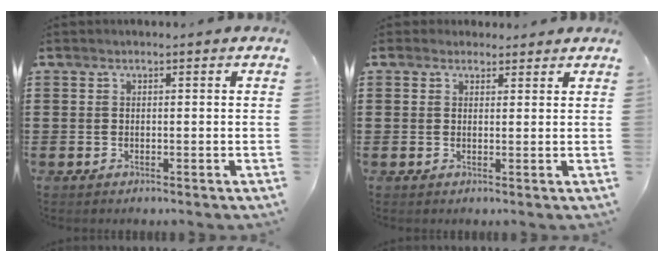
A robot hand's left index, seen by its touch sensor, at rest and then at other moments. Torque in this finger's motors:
{"motor_torque": [-0.28, -0.17, -0.19, -0.21]}